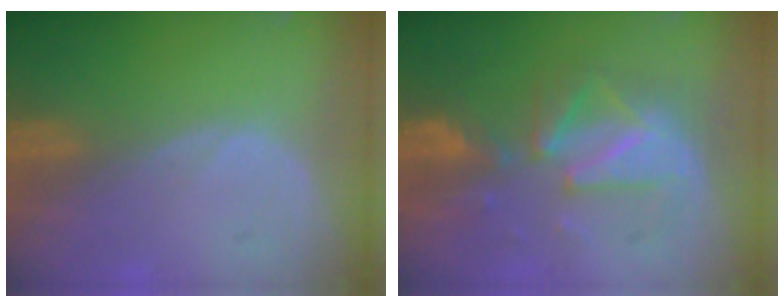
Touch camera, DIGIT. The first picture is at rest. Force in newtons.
{"total": 8.2, "press": 8.2, "slide": 0.3}